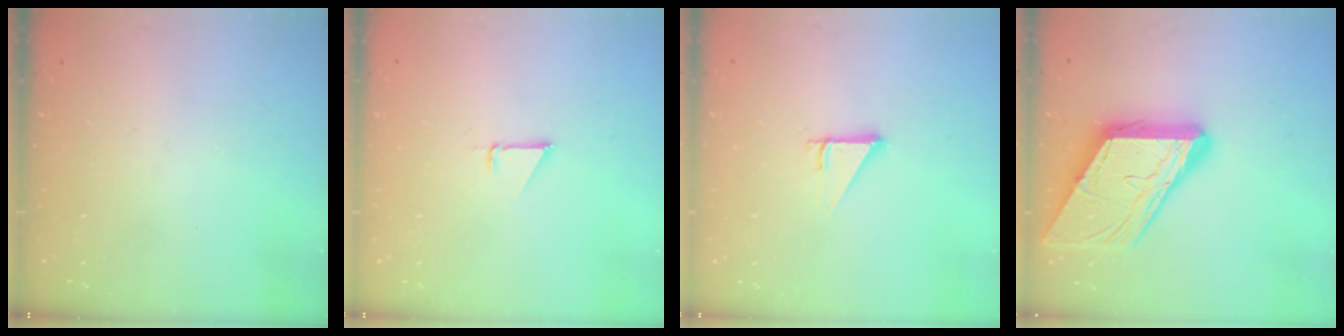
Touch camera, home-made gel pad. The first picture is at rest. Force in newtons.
{"total": 1.5, "press": 1.5, "slide": 0.0}
{"total": 2.5, "press": 2.5, "slide": 0.2}
{"total": 16.3, "press": 16.2, "slide": 1.9}